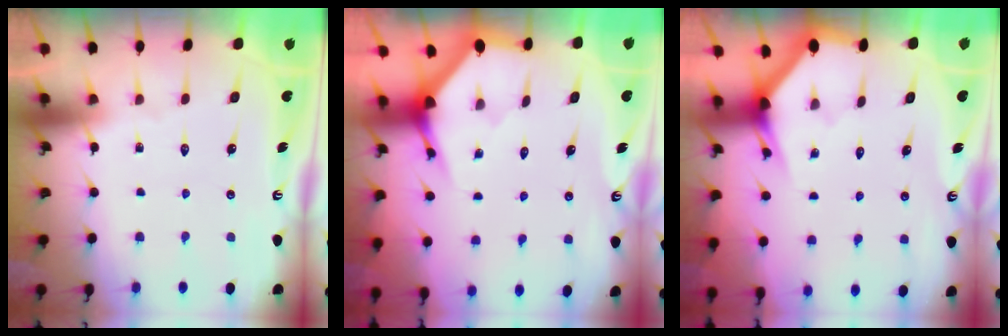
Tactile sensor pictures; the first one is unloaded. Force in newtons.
{"total": 3.4, "press": 3.4, "slide": 0.1}
{"total": 3.2, "press": 3.2, "slide": 0.1}